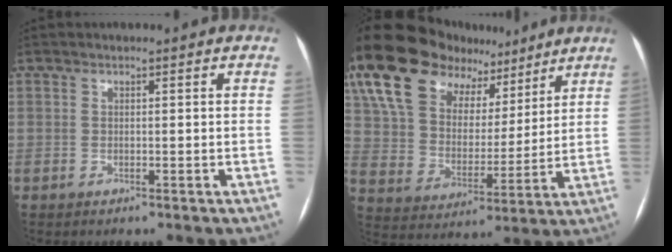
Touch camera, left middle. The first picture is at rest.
{"total": 18.2, "force": [12.9, 9.6, 8.6], "torque": [-0.157, 0.051, 0.228]}